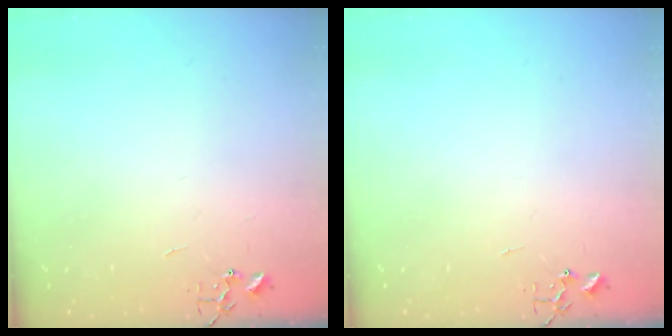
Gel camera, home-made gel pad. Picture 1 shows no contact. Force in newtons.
{"total": 0.0}